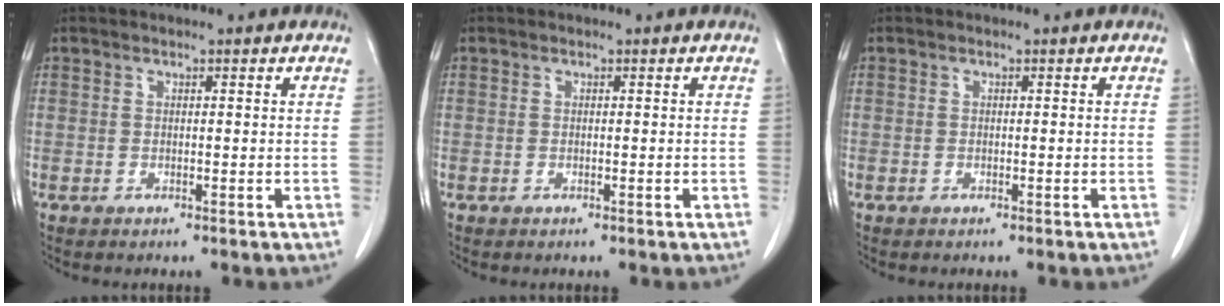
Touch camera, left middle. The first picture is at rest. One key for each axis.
{"total": 0.0}
{"total": 0.0}